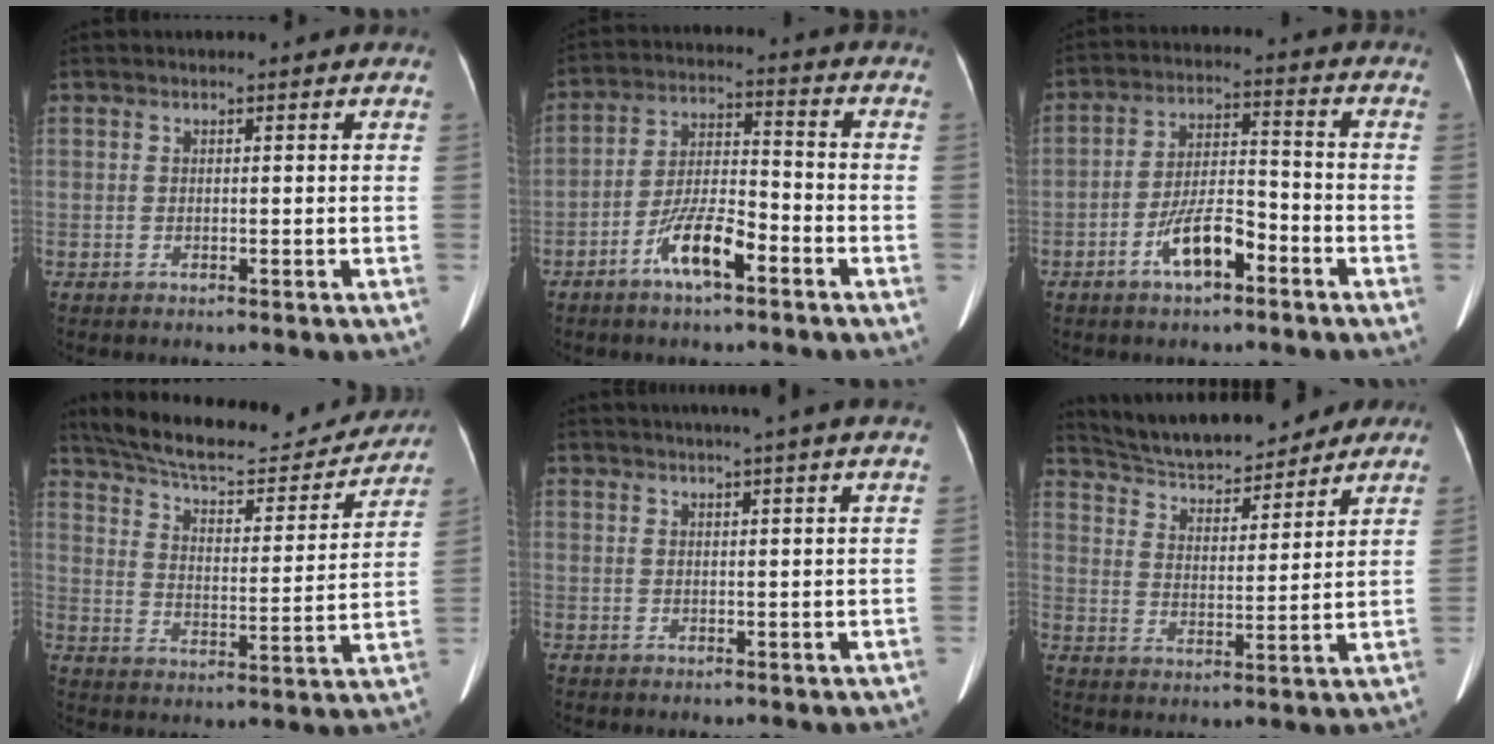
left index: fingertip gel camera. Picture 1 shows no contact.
{"total": 8.7, "force": [-4.9, 2.2, 6.9], "torque": [-0.138, 0.004, -0.093]}
{"total": 8.1, "force": [-4.4, 2.6, 6.2], "torque": [-0.121, 0.010, -0.079]}
{"total": 22.5, "force": [20.3, 5.3, 8.2], "torque": [-0.130, 0.001, 0.282]}
{"total": 7.5, "force": [6.3, -1.0, 3.9], "torque": [-0.051, 0.021, 0.067]}
{"total": 17.3, "force": [15.6, 4.4, 6.1], "torque": [-0.099, 0.020, 0.237]}